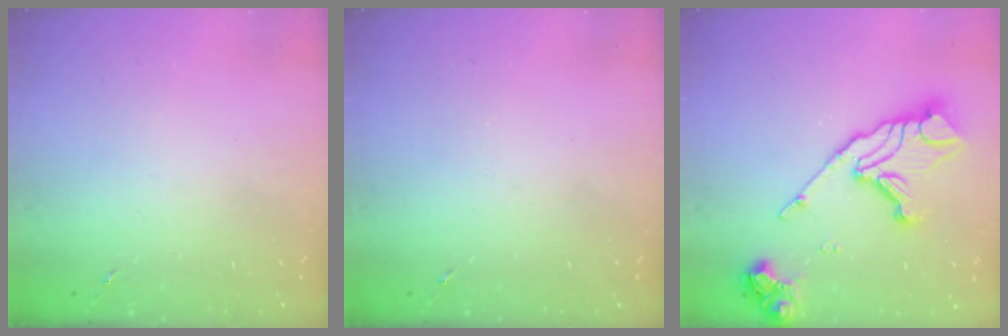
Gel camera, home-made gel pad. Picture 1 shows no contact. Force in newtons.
{"total": 0.0}
{"total": 19.5, "press": 19.4, "slide": 2.1}